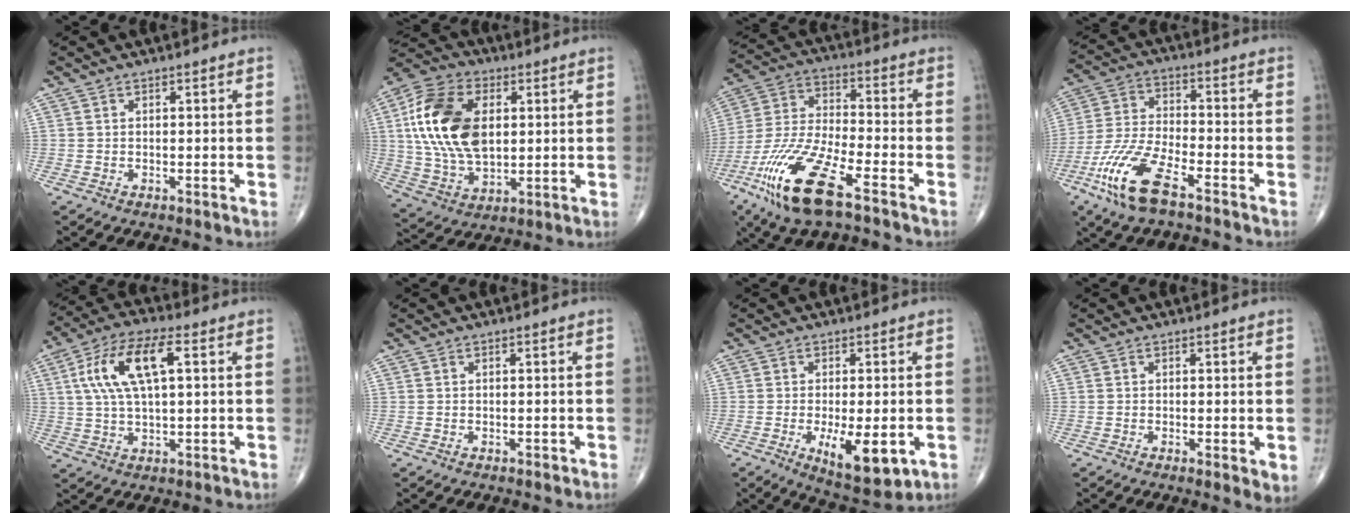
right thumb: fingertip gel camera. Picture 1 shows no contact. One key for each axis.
{"total": 19.6, "fx": 3.3, "fy": 12.1, "fz": 15.1, "tx": -0.282, "ty": -0.002, "tz": 0.061}
{"total": 18.4, "fx": -10.4, "fy": 5.2, "fz": 14.3, "tx": -0.320, "ty": 0.022, "tz": -0.199}
{"total": 13.4, "fx": -7.8, "fy": 4.3, "fz": 10.0, "tx": -0.221, "ty": 0.021, "tz": -0.153}
{"total": 13.3, "fx": 3.3, "fy": 5.3, "fz": 11.7, "tx": -0.236, "ty": 0.019, "tz": 0.060}
{"total": 0.0}
{"total": 10.5, "fx": -2.9, "fy": 3.8, "fz": 9.3, "tx": -0.135, "ty": -0.018, "tz": -0.036}
{"total": 2.6, "fx": -0.2, "fy": 0.7, "fz": 2.5, "tx": -0.040, "ty": -0.011, "tz": -0.006}